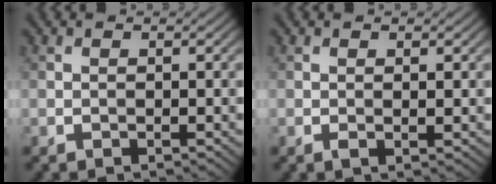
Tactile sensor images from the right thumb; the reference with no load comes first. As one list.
[{"total": 1.0, "force": [0.1, 0.2, 1.0], "torque": [-0.020, -0.001, 0.001]}]